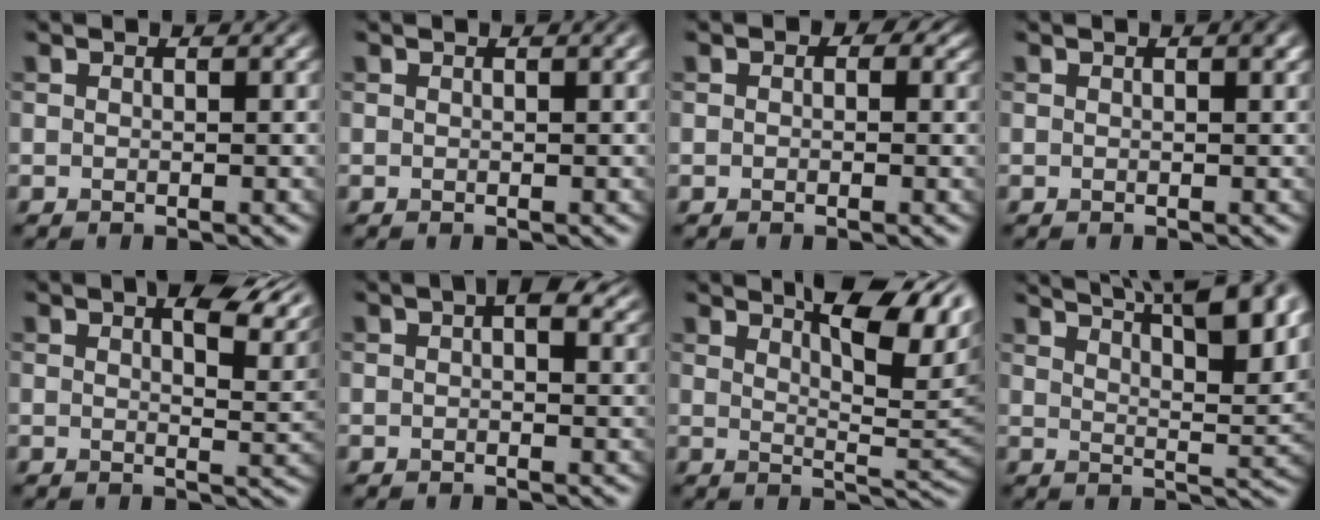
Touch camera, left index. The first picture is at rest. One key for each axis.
{"total": 1.2, "fx": 0.5, "fy": 0.3, "fz": 1.0, "tx": -0.010, "ty": 0.007, "tz": 0.007}
{"total": 2.0, "fx": 0.6, "fy": 1.4, "fz": 1.2, "tx": -0.005, "ty": 0.001, "tz": -0.004}
{"total": 1.1, "fx": 0.6, "fy": 0.3, "fz": 0.9, "tx": -0.011, "ty": 0.003, "tz": 0.009}
{"total": 7.3, "fx": 4.3, "fy": 2.6, "fz": 5.2, "tx": -0.053, "ty": 0.011, "tz": 0.058}
{"total": 4.1, "fx": 2.0, "fy": 1.6, "fz": 3.1, "tx": -0.035, "ty": 0.005, "tz": 0.025}
{"total": 8.4, "fx": 4.5, "fy": 2.3, "fz": 6.6, "tx": -0.091, "ty": 0.007, "tz": 0.075}
{"total": 12.9, "fx": 8.7, "fy": 3.9, "fz": 8.7, "tx": -0.085, "ty": 0.032, "tz": 0.090}